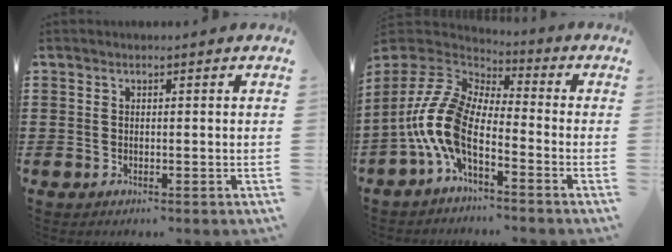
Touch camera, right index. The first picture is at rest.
{"total": 11.0, "force": [-3.8, 5.4, 8.8], "torque": [-0.228, -0.013, -0.086]}